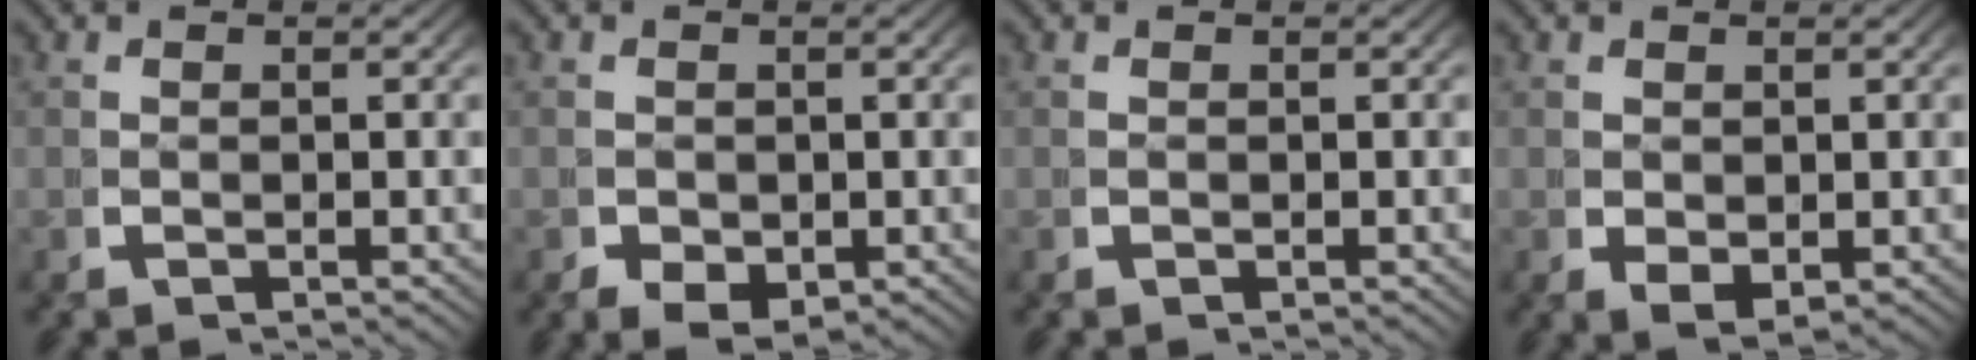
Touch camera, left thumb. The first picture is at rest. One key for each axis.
{"total": 3.3, "fx": -0.9, "fy": 2.4, "fz": 2.0, "tx": -0.037, "ty": -0.025, "tz": -0.003}
{"total": 0.0}
{"total": 1.9, "fx": 0.1, "fy": 1.4, "fz": 1.4, "tx": -0.033, "ty": -0.021, "tz": 0.019}